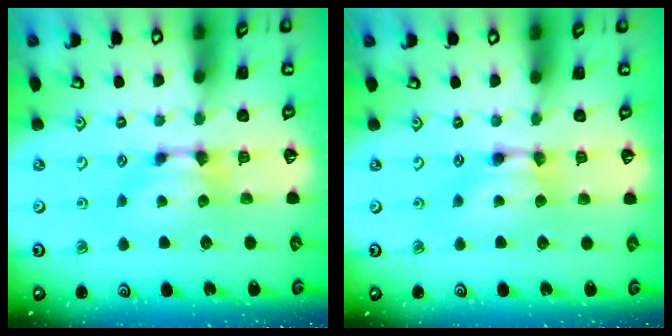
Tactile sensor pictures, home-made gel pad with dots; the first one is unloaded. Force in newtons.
{"total": 1.7, "press": 1.7, "slide": 0.1}